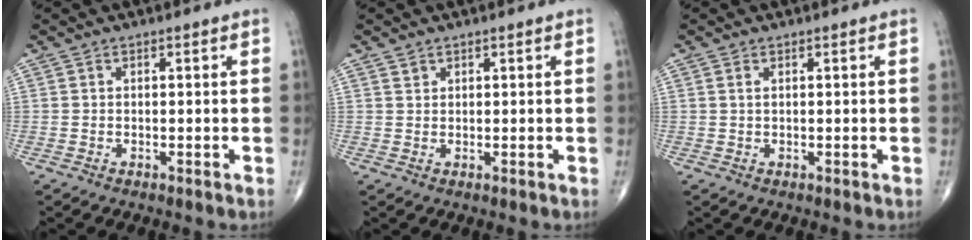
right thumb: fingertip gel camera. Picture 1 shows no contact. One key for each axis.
{"total": 1.0, "fx": 0.7, "fy": 0.6, "fz": 0.1, "tx": 0.008, "ty": -0.005, "tz": 0.011}
{"total": 0.8, "fx": 0.4, "fy": 0.3, "fz": 0.6, "tx": -0.016, "ty": 0.007, "tz": 0.008}